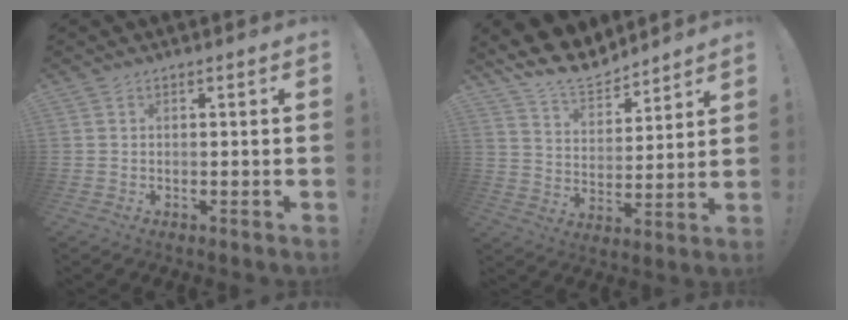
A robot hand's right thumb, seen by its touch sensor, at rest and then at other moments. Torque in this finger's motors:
{"motor_torque": [0.35, 1.07, 0.21, 0.25, 0.00]}